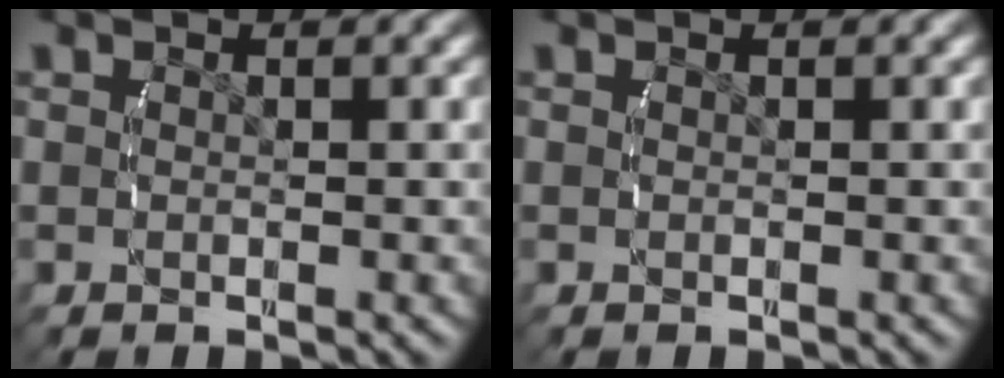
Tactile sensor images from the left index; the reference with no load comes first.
{"total": 0.0}